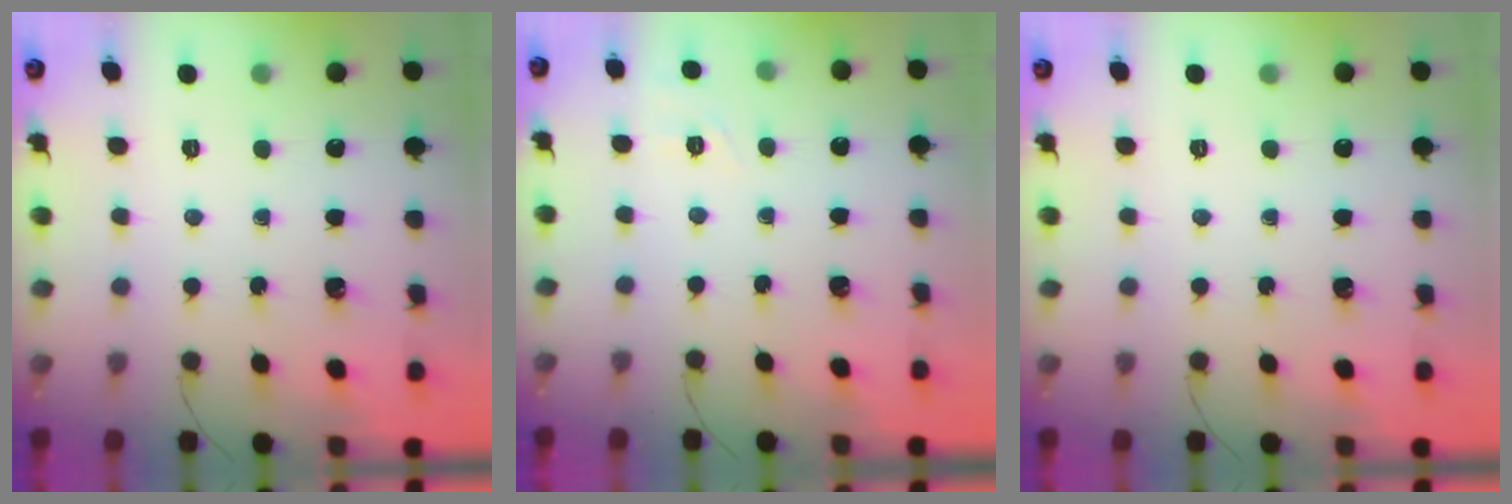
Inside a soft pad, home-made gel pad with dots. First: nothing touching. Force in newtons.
{"total": 1.7, "press": 0.3, "slide": 1.6}
{"total": 0.0}